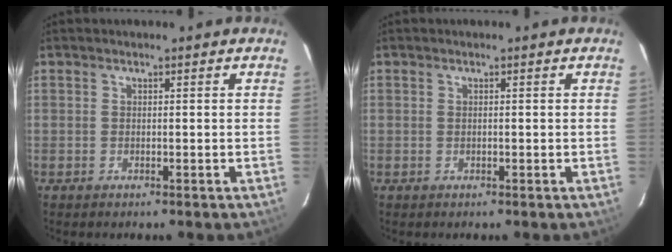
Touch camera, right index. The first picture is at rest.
{"total": 0.0}